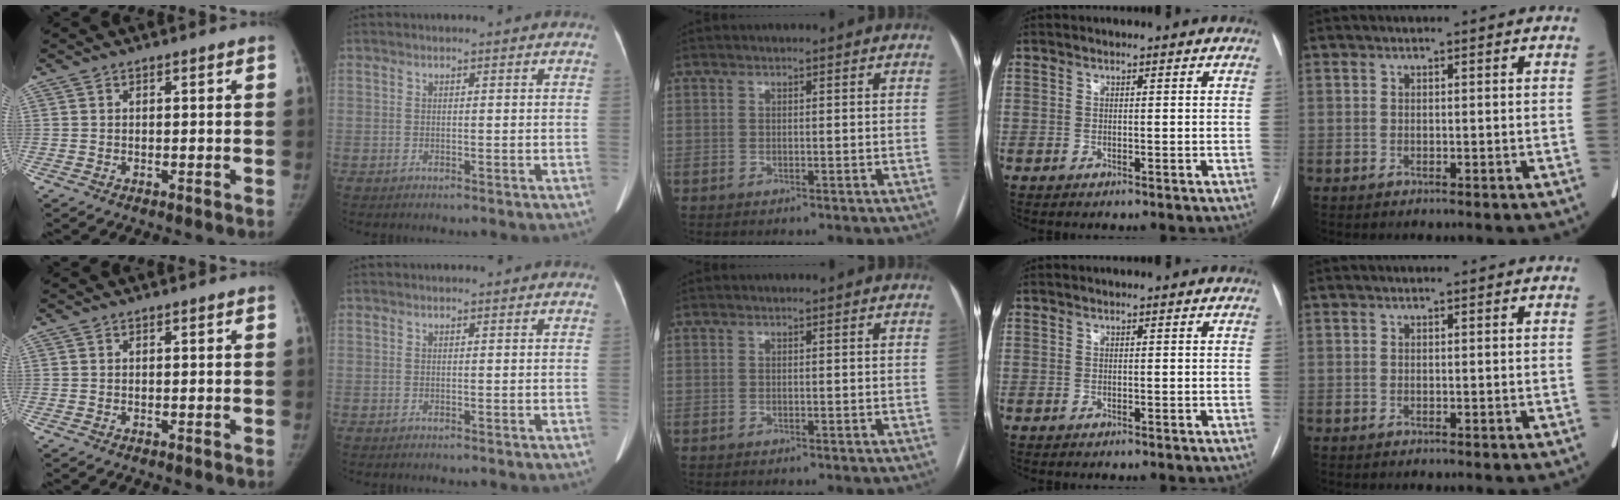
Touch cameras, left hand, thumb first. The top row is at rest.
{}